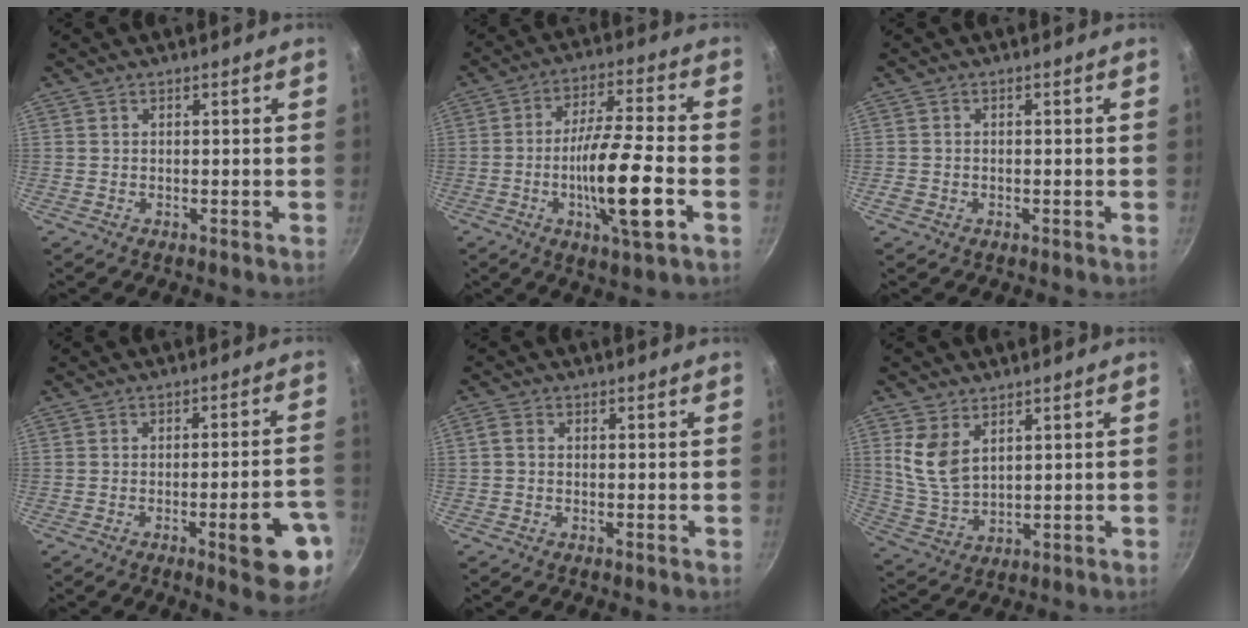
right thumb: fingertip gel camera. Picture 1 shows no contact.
{"total": 14.9, "force": [-4.2, 2.7, 14.0], "torque": [-0.245, 0.018, -0.076]}
{"total": 1.3, "force": [-0.5, 1.0, 0.6], "torque": [-0.013, 0.002, -0.010]}
{"total": 11.7, "force": [-4.6, 3.0, 10.3], "torque": [-0.108, 0.024, -0.055]}
{"total": 1.9, "force": [-0.2, 1.5, 1.1], "torque": [-0.025, 0.007, -0.007]}
{"total": 8.6, "force": [3.7, 5.3, 5.7], "torque": [-0.107, -0.028, 0.083]}